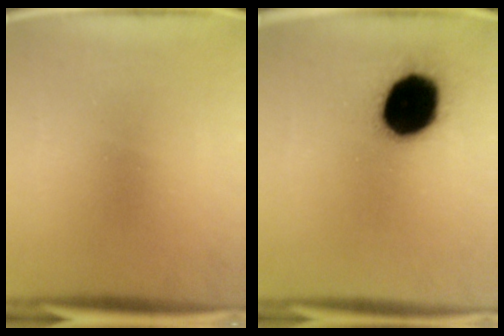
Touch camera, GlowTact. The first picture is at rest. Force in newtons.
{"total": 19.7}